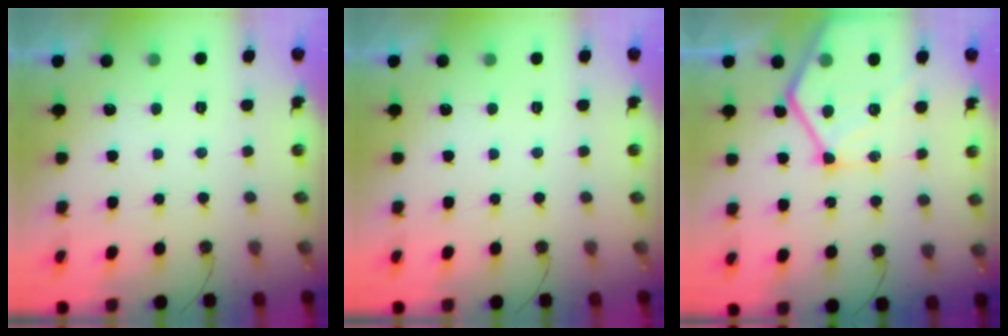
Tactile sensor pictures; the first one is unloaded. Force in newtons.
{"total": 0.0}
{"total": 19.5, "press": 19.4, "slide": 1.8}